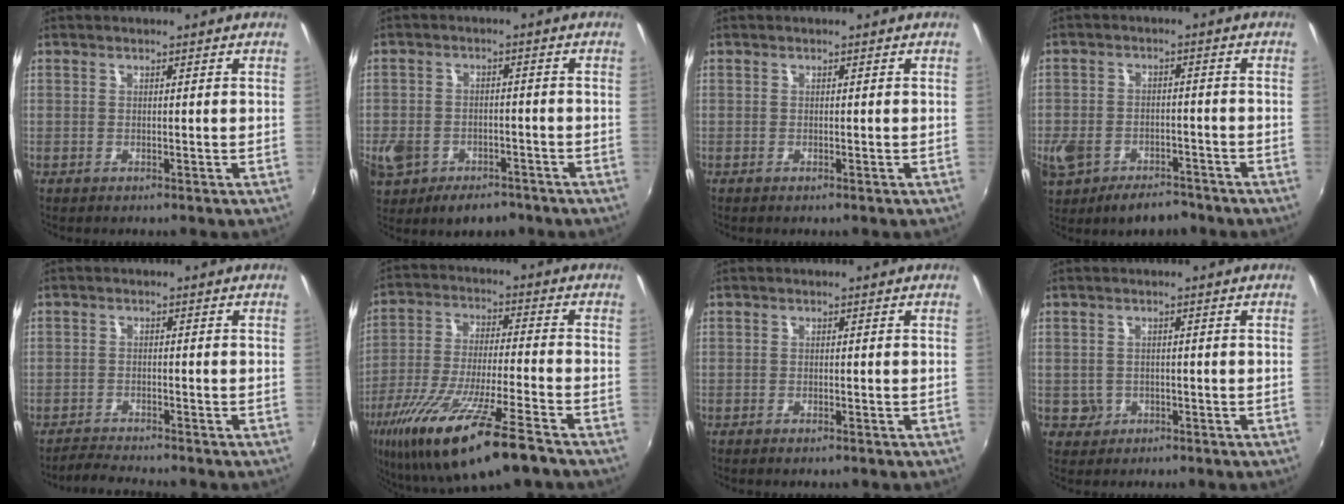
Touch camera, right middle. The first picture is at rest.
{"total": 11.3, "force": [-5.8, 8.0, 5.4], "torque": [-0.152, -0.009, -0.087]}
{"total": 0.0}
{"total": 11.3, "force": [-6.9, 7.2, 5.5], "torque": [-0.151, -0.008, -0.108]}
{"total": 3.1, "force": [-3.0, 0.1, 0.2], "torque": [-0.022, -0.003, -0.059]}
{"total": 20.7, "force": [-13.8, 2.6, 15.2], "torque": [-0.294, -0.054, -0.240]}
{"total": 1.0, "force": [-0.8, 0.3, 0.5], "torque": [-0.010, -0.002, -0.013]}
{"total": 2.8, "force": [-0.7, 2.7, 0.5], "torque": [-0.014, -0.001, -0.005]}